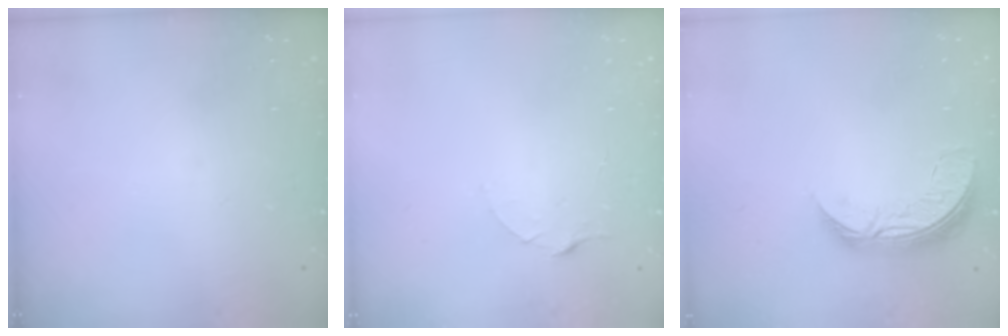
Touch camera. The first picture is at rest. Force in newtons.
{"total": 2.5, "press": 2.5, "slide": 0.3}
{"total": 7.8, "press": 7.8, "slide": 0.7}